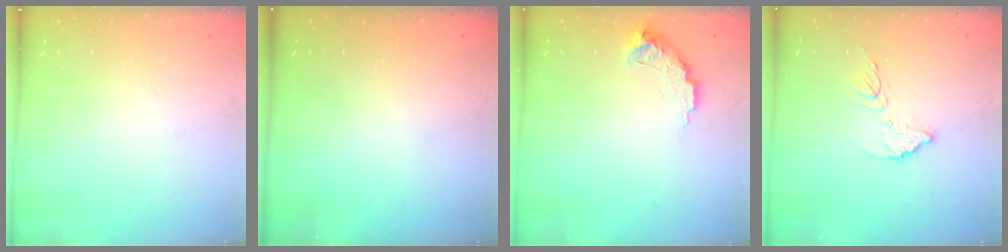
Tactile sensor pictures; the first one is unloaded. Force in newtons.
{"total": 3.1, "press": 3.1, "slide": 0.1}
{"total": 8.6, "press": 8.6, "slide": 0.4}
{"total": 7.6, "press": 7.6, "slide": 0.2}